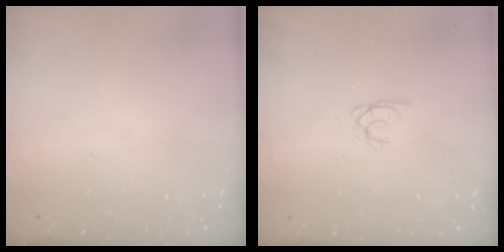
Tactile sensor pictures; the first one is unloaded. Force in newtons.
{"total": 1.7, "press": 1.7, "slide": 0.1}